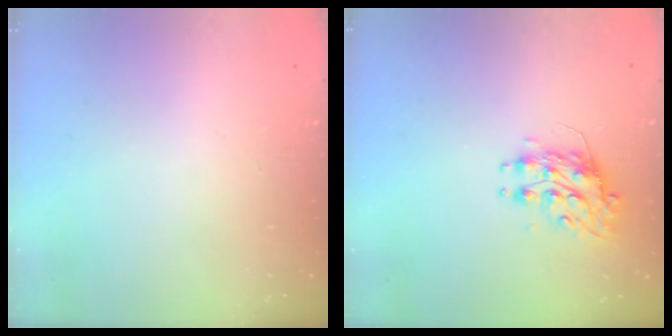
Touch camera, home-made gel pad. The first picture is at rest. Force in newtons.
{"total": 8.3, "press": 8.2, "slide": 0.6}